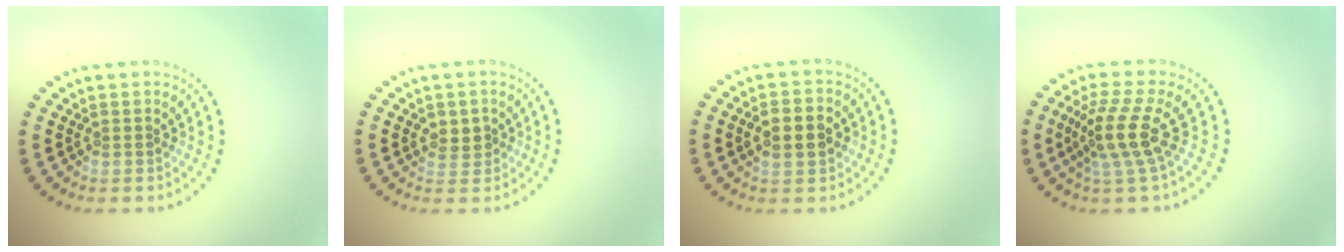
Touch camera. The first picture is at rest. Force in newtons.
{"total": 1.9, "press": 1.8, "slide": 0.6}
{"total": 4.1, "press": 4.1, "slide": 0.1}
{"total": 4.2, "press": 3.1, "slide": 2.8}